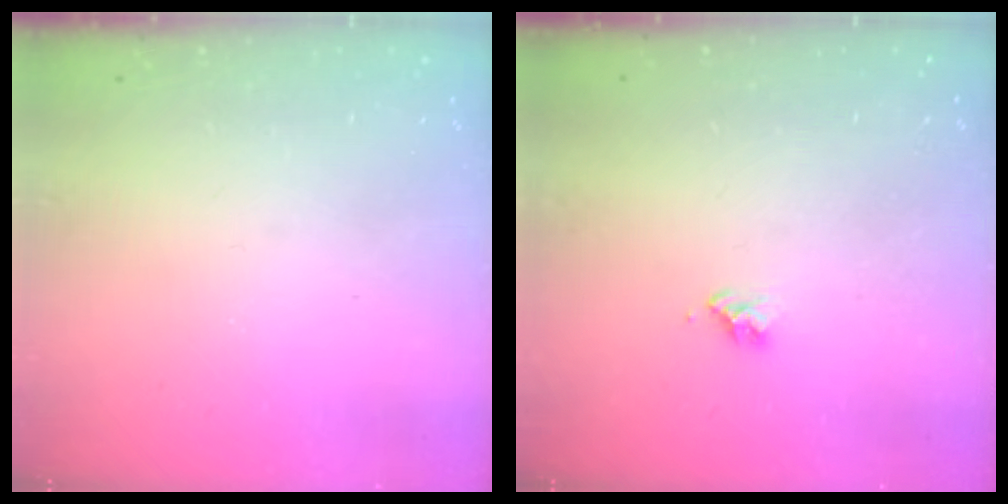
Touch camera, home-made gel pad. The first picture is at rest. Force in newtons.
{"total": 2.7, "press": 2.7, "slide": 0.2}